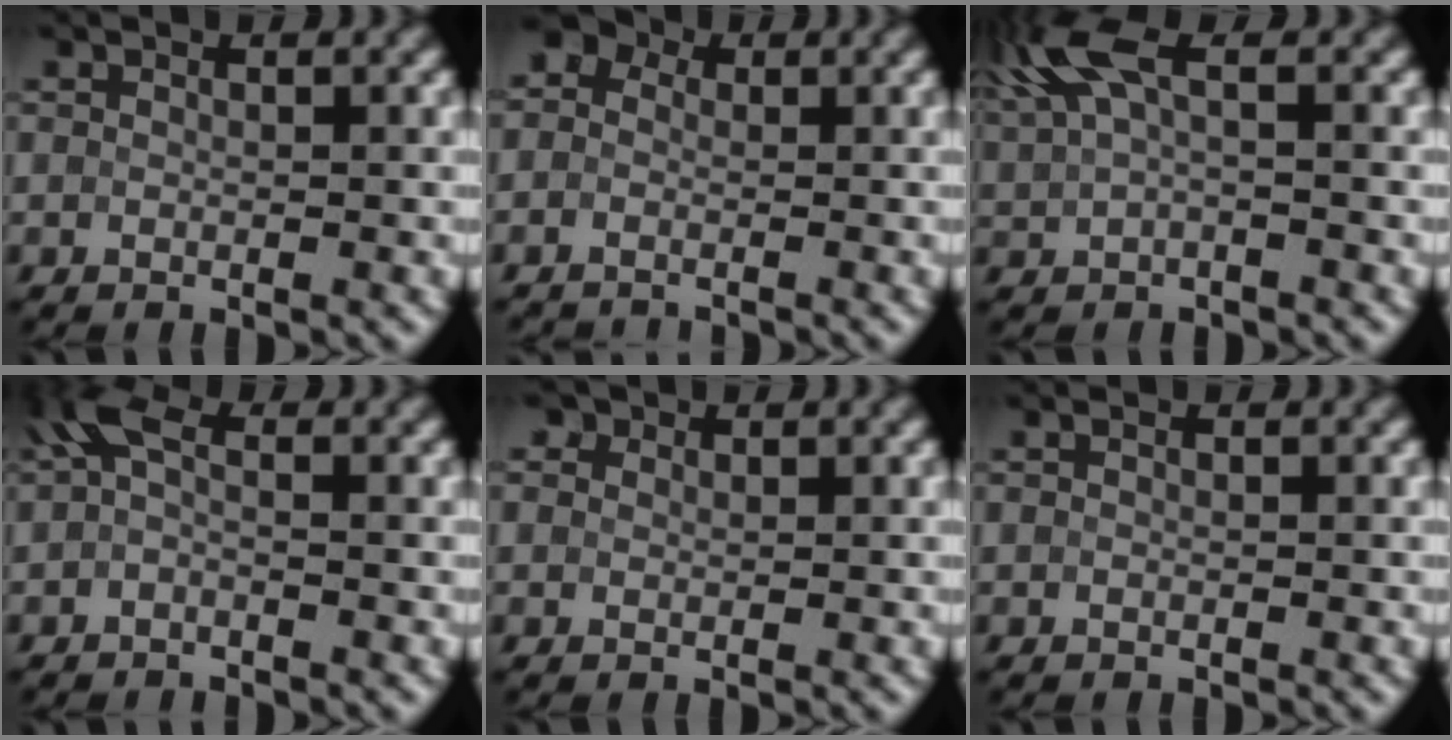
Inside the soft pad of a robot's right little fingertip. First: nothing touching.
{"total": 3.3, "force": [-1.1, 2.9, 1.1], "torque": [-0.004, 0.012, -0.041]}
{"total": 4.4, "force": [1.8, 1.3, 3.8], "torque": [-0.090, 0.009, 0.032]}
{"total": 2.2, "force": [-0.4, 1.1, 1.9], "torque": [-0.046, 0.008, -0.019]}
{"total": 2.4, "force": [1.5, 1.6, 1.0], "torque": [-0.010, 0.020, -0.006]}
{"total": 0.0}